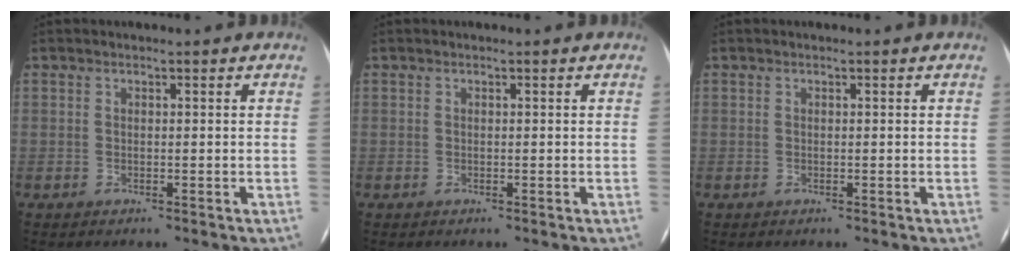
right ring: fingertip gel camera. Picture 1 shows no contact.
{"total": 0.0}
{"total": 0.0}